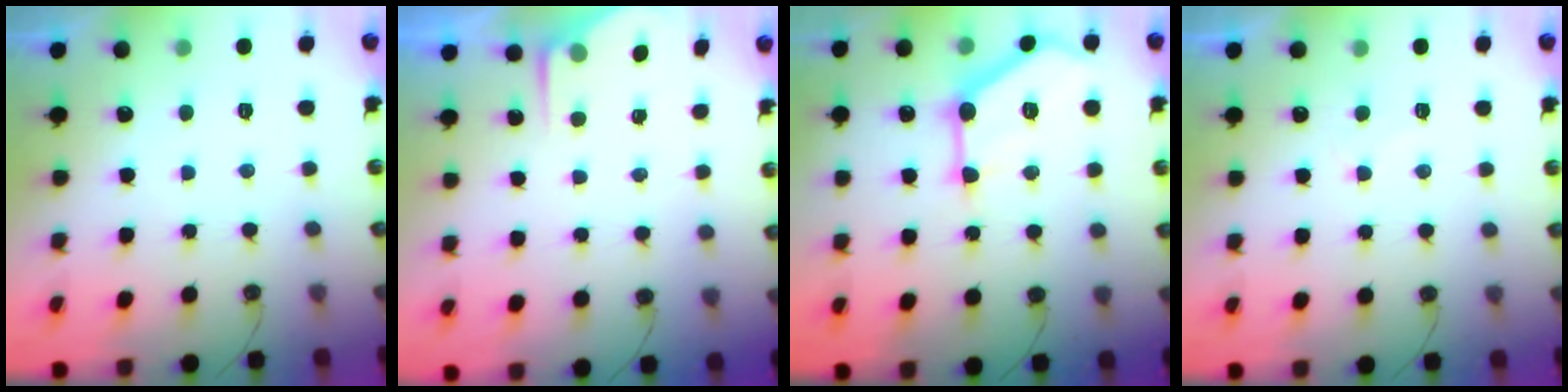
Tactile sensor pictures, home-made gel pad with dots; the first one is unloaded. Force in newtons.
{"total": 3.2, "press": 3.2, "slide": 0.5}
{"total": 13.6, "press": 13.6, "slide": 0.7}
{"total": 5.1, "press": 5.1, "slide": 0.6}